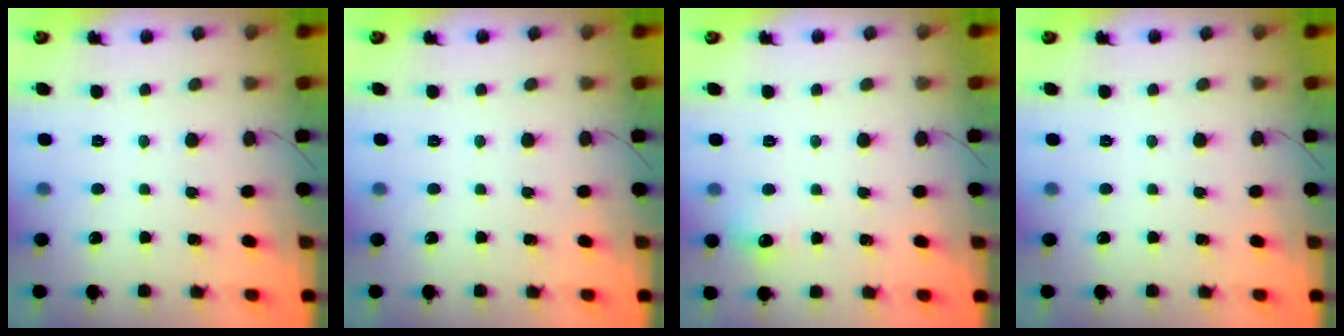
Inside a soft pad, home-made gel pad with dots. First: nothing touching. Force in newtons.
{"total": 0.0}
{"total": 6.0, "press": 5.9, "slide": 1.1}
{"total": 0.0}